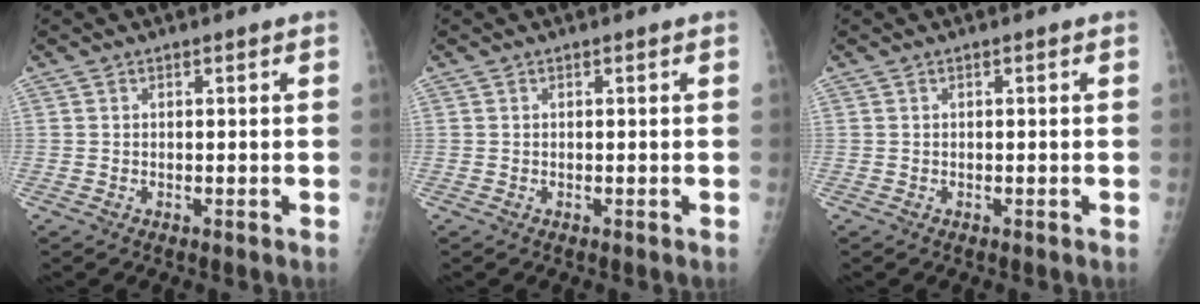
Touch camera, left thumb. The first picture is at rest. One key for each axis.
{"total": 0.0}
{"total": 0.0}